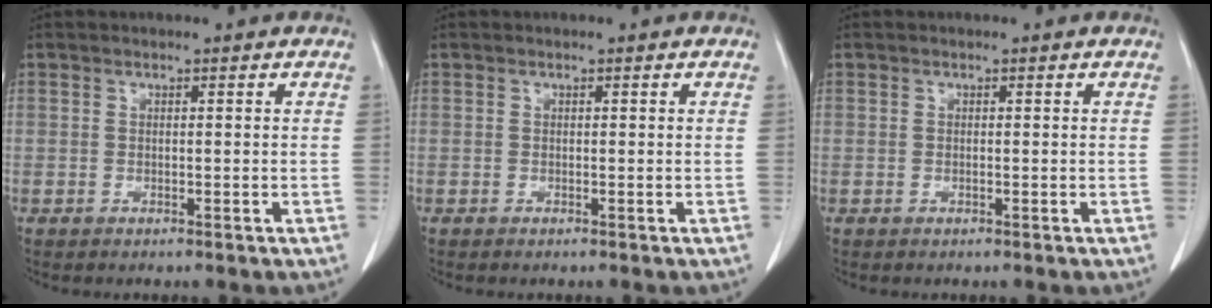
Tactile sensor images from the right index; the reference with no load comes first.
{"total": 0.0}
{"total": 0.0}